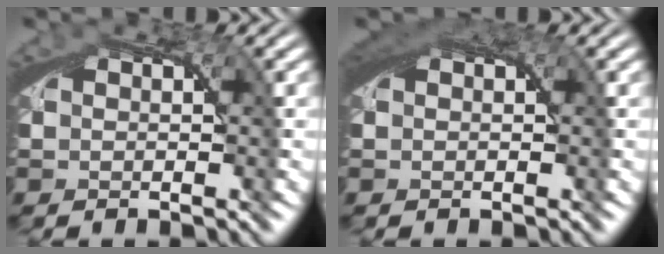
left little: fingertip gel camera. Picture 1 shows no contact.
{"total": 1.7, "force": [0.6, 1.0, 1.2], "torque": [-0.026, -0.003, 0.010]}